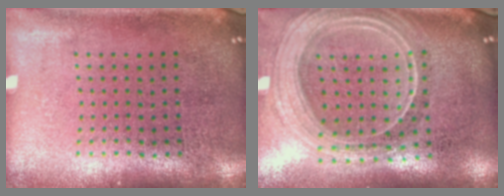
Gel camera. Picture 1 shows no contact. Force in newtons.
{"total": 2.4, "press": 2.1, "slide": 1.2}